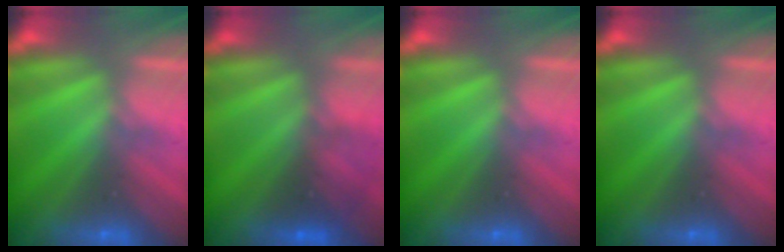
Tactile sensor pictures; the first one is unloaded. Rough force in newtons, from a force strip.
{"total": 2.7}
{"total": 0.0}
{"total": 0.0}